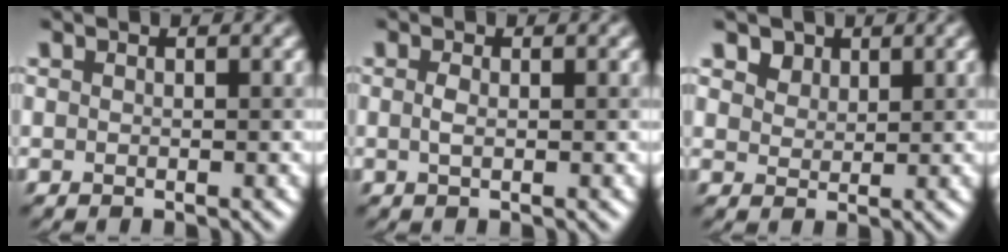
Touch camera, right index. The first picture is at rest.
{"total": 0.8, "force": [0.3, 0.3, 0.6], "torque": [-0.013, 0.006, 0.005]}
{"total": 2.9, "force": [2.4, 1.6, 0.5], "torque": [-0.019, -0.007, 0.049]}